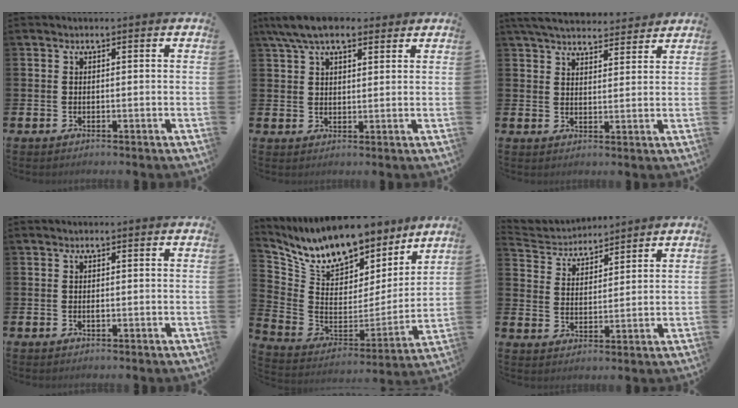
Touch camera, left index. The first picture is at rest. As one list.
[{"total": 6.4, "force": [5.3, 2.2, 2.9], "torque": [-0.072, -0.004, 0.099]}, {"total": 5.7, "force": [5.5, 1.0, 1.1], "torque": [-0.038, -0.027, 0.100]}, {"total": 0.0}, {"total": 12.4, "force": [10.8, 4.7, 3.8], "torque": [-0.132, -0.065, 0.196]}, {"total": 3.8, "force": [3.6, 1.0, -0.4], "torque": [-0.018, -0.026, 0.062]}]